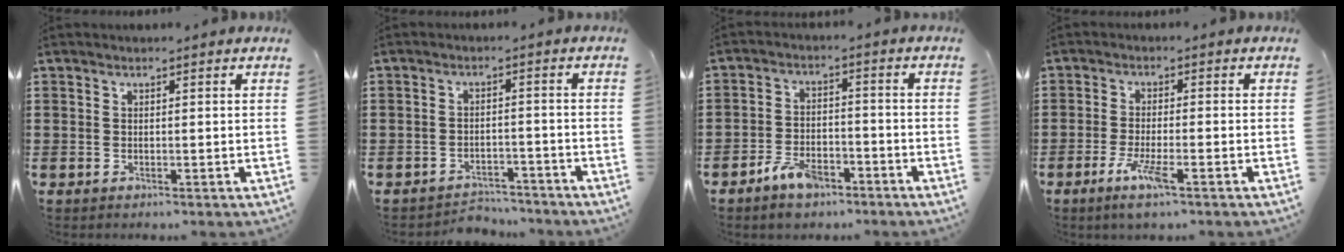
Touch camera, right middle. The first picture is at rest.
{"total": 3.4, "force": [-3.4, 0.5, -0.2], "torque": [-0.006, -0.003, -0.071]}
{"total": 5.1, "force": [-3.9, 2.2, 2.4], "torque": [-0.050, 0.011, -0.077]}
{"total": 4.7, "force": [-2.5, 0.5, 3.9], "torque": [-0.088, -0.013, -0.049]}